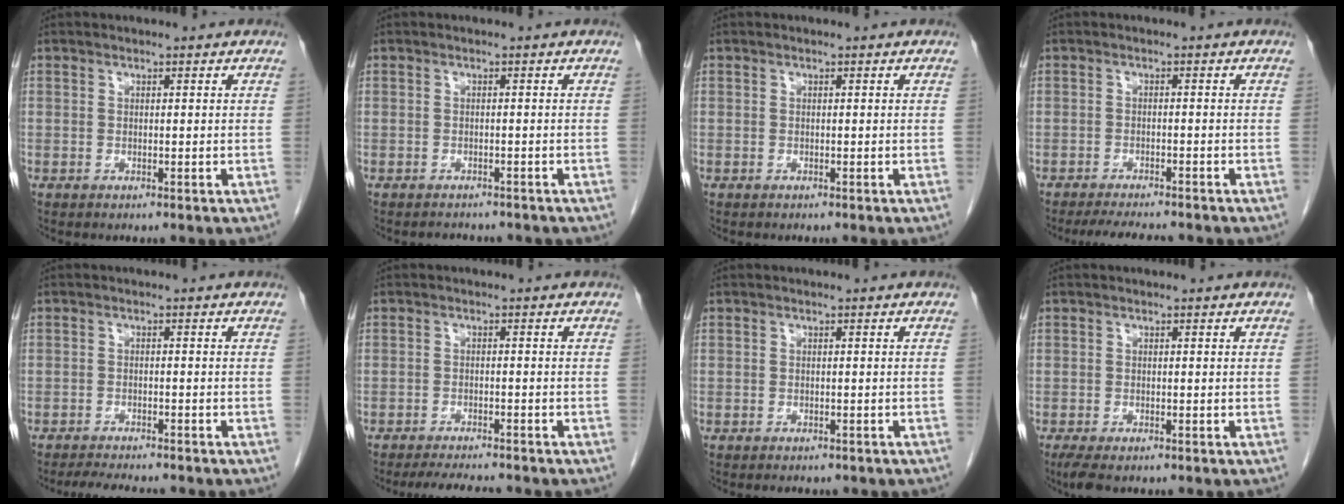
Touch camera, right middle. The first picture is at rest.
{"total": 3.7, "force": [-3.3, 1.5, 0.7], "torque": [-0.010, 0.000, -0.038]}
{"total": 0.0}
{"total": 6.5, "force": [-5.8, 0.8, 2.8], "torque": [-0.040, -0.015, -0.088]}
{"total": 5.8, "force": [-5.3, 0.7, 2.4], "torque": [-0.038, -0.014, -0.080]}
{"total": 5.9, "force": [-5.4, 0.5, 2.3], "torque": [-0.035, -0.016, -0.084]}
{"total": 4.1, "force": [-3.4, 1.7, 1.5], "torque": [-0.018, -0.003, -0.034]}
{"total": 3.1, "force": [-2.2, 1.1, 2.0], "torque": [-0.043, -0.011, -0.034]}